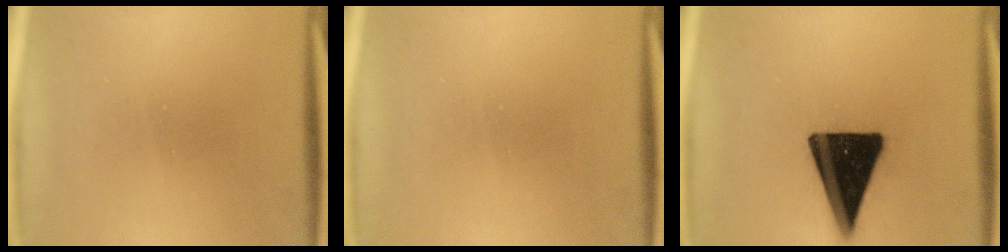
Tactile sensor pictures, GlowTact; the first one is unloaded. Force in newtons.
{"total": 0.0}
{"total": 19.4}